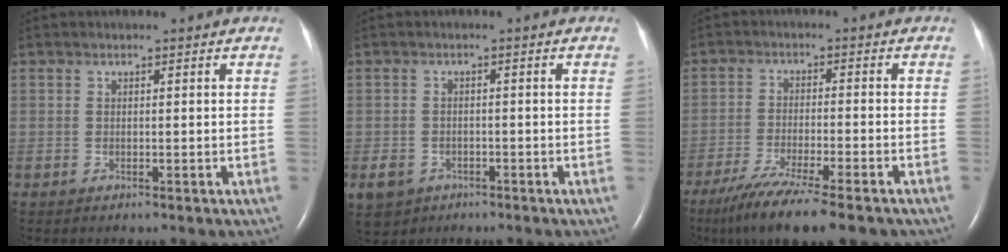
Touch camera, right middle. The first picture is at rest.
{"total": 7.7, "force": [-4.1, 6.2, 2.1], "torque": [-0.063, 0.000, -0.060]}
{"total": 13.5, "force": [-10.4, 1.3, 8.5], "torque": [-0.145, -0.038, -0.167]}